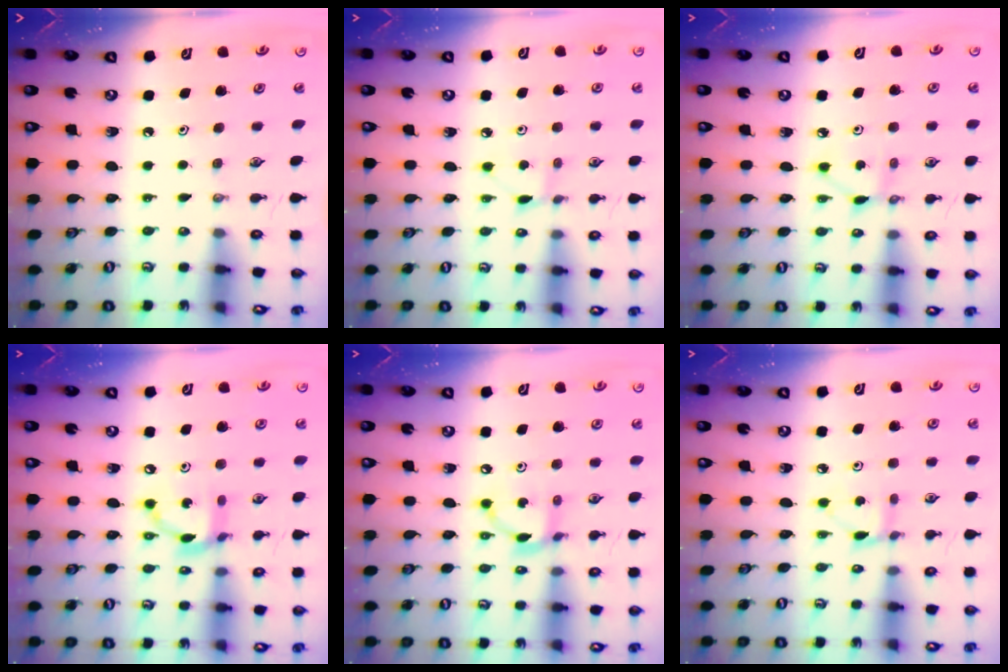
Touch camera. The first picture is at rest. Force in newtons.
{"total": 2.9, "press": 2.9, "slide": 0.4}
{"total": 2.8, "press": 2.8, "slide": 0.1}
{"total": 10.9, "press": 10.9, "slide": 0.8}
{"total": 7.4, "press": 7.4, "slide": 0.2}
{"total": 3.3, "press": 3.3, "slide": 0.4}